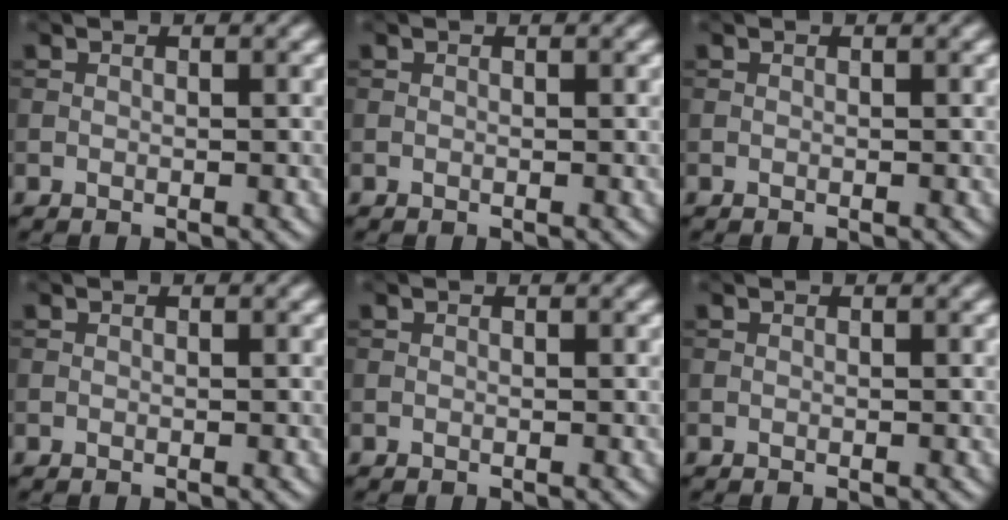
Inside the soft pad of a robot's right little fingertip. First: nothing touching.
{"total": 0.0}
{"total": 0.0}
{"total": 0.0}
{"total": 0.0}
{"total": 0.0}